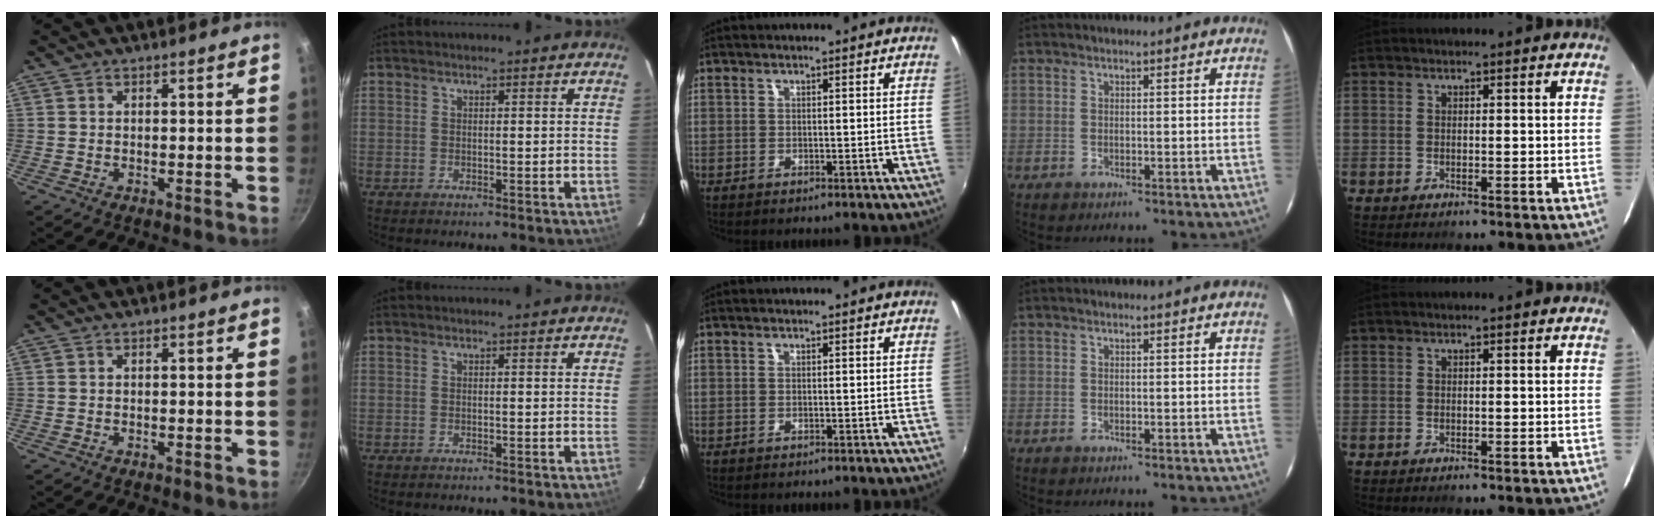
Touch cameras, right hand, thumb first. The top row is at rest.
{}